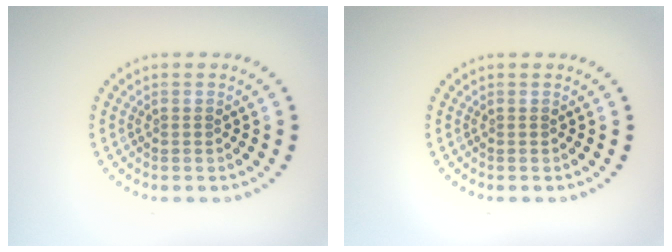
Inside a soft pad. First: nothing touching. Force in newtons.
{"total": 0.0}